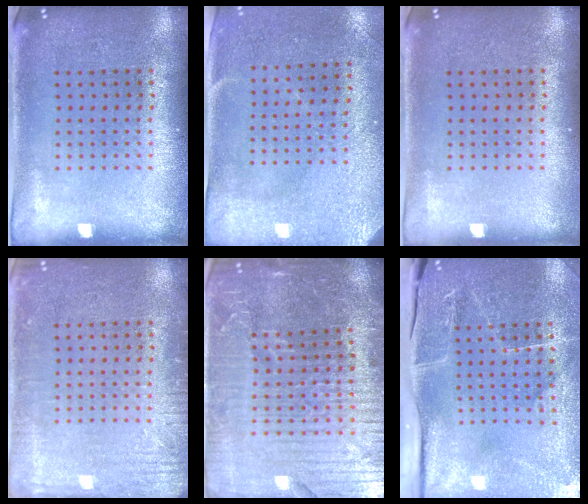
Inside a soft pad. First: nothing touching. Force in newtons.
{"total": 2.9, "press": 2.4, "slide": 1.6}
{"total": 0.0}
{"total": 2.8, "press": 2.8, "slide": 0.4}
{"total": 6.2, "press": 5.5, "slide": 2.9}
{"total": 4.1, "press": 3.8, "slide": 1.4}